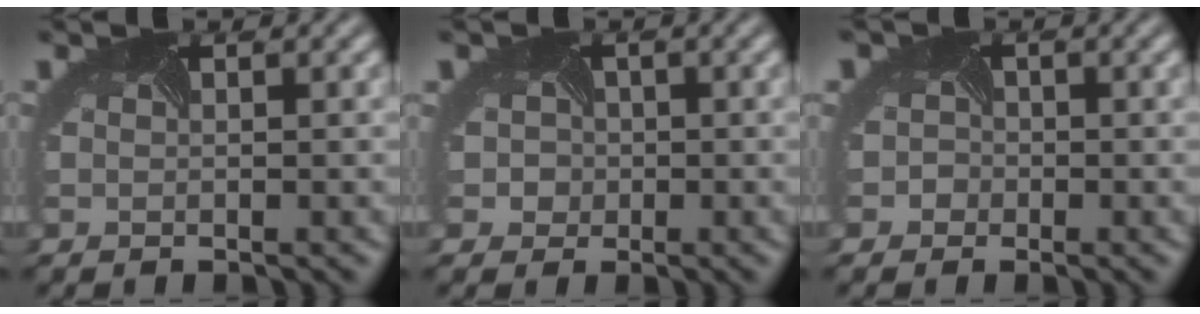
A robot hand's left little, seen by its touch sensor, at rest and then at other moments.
{"total": 2.9, "force": [0.1, 2.9, 0.3], "torque": [0.000, 0.016, -0.018]}
{"total": 2.0, "force": [-0.5, 1.9, 0.0], "torque": [0.007, 0.006, -0.024]}